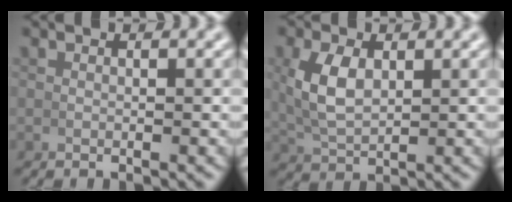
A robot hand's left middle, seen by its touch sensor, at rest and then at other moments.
{"total": 4.0, "force": [1.0, 2.2, 3.1], "torque": [-0.075, -0.004, 0.030]}